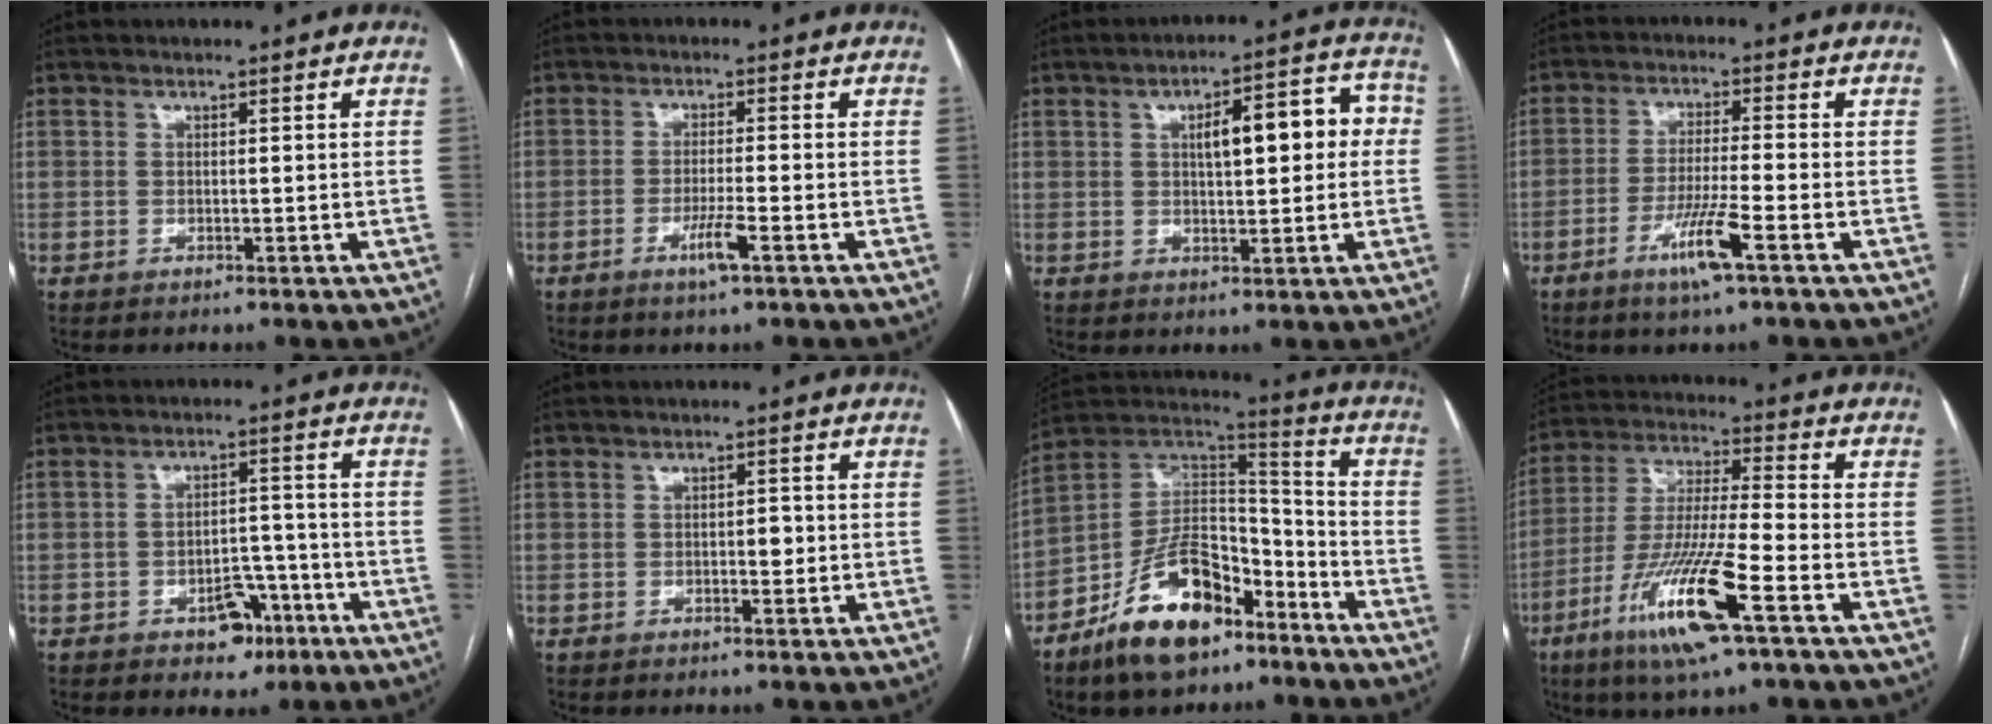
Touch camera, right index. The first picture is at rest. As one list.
[{"total": 3.9, "force": [-1.9, -0.1, 3.4], "torque": [-0.066, -0.007, -0.036]}, {"total": 10.1, "force": [1.6, 3.3, 9.4], "torque": [-0.122, 0.036, 0.023]}, {"total": 7.1, "force": [-3.6, -0.3, 6.1], "torque": [-0.117, -0.013, -0.068]}, {"total": 6.5, "force": [-3.6, 3.9, 3.8], "torque": [-0.045, 0.017, -0.048]}, {"total": 1.6, "force": [-0.2, 0.8, 1.4], "torque": [-0.017, 0.002, -0.001]}, {"total": 18.8, "force": [-11.3, 8.0, 12.8], "torque": [-0.244, 0.014, -0.199]}, {"total": 15.6, "force": [-7.5, 0.8, 13.6], "torque": [-0.279, -0.024, -0.137]}]